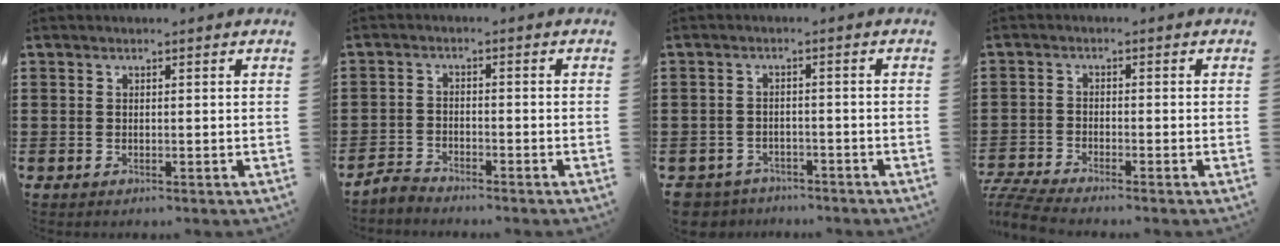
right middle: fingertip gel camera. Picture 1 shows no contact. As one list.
[{"total": 3.0, "force": [-3.0, 0.5, 0.1], "torque": [-0.015, 0.002, -0.065]}, {"total": 3.4, "force": [-3.3, 0.9, -0.2], "torque": [-0.012, -0.003, -0.075]}, {"total": 4.1, "force": [-3.9, 0.2, 1.2], "torque": [-0.049, -0.013, -0.087]}]